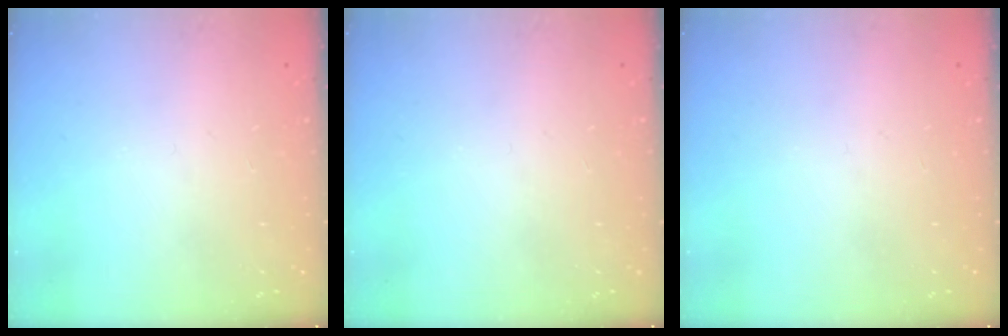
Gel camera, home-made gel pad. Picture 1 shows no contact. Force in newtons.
{"total": 0.0}
{"total": 0.0}